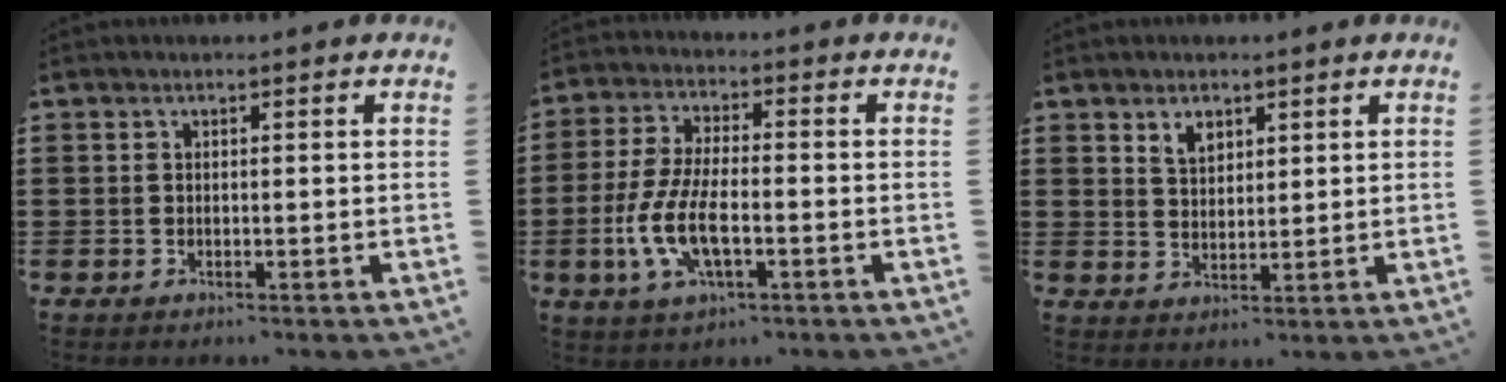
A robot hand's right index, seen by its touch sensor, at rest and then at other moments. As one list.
[{"total": 8.7, "force": [-2.7, 3.2, 7.6], "torque": [-0.175, -0.015, -0.052]}, {"total": 3.1, "force": [2.1, 1.8, 1.3], "torque": [-0.031, 0.006, 0.040]}]